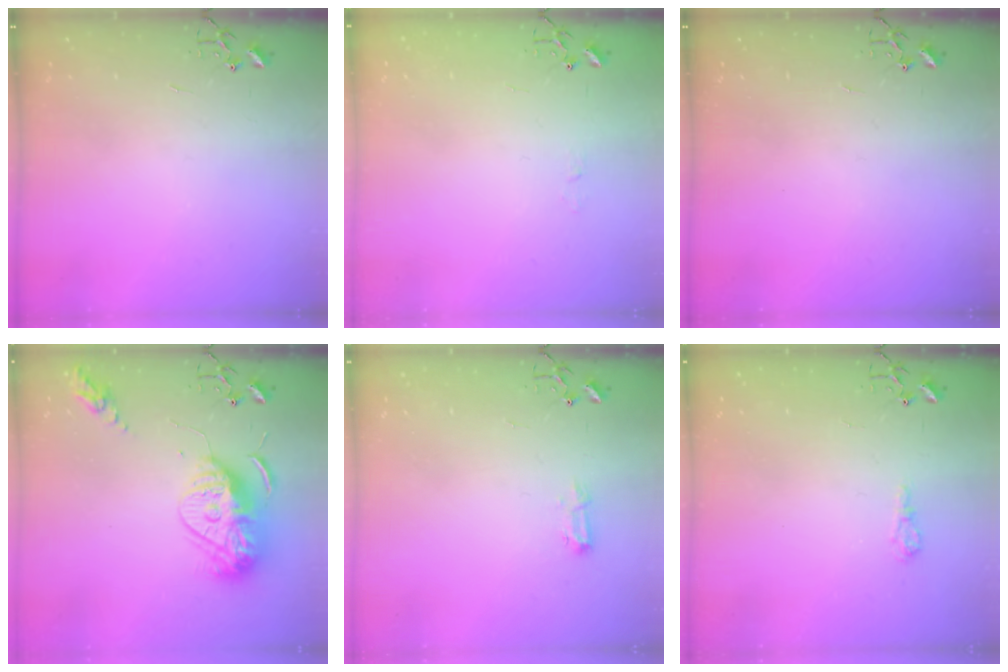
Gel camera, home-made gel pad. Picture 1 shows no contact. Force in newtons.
{"total": 3.6, "press": 3.6, "slide": 0.4}
{"total": 0.0}
{"total": 14.7, "press": 14.6, "slide": 1.3}
{"total": 7.7, "press": 7.6, "slide": 0.9}
{"total": 6.5, "press": 6.5, "slide": 0.7}